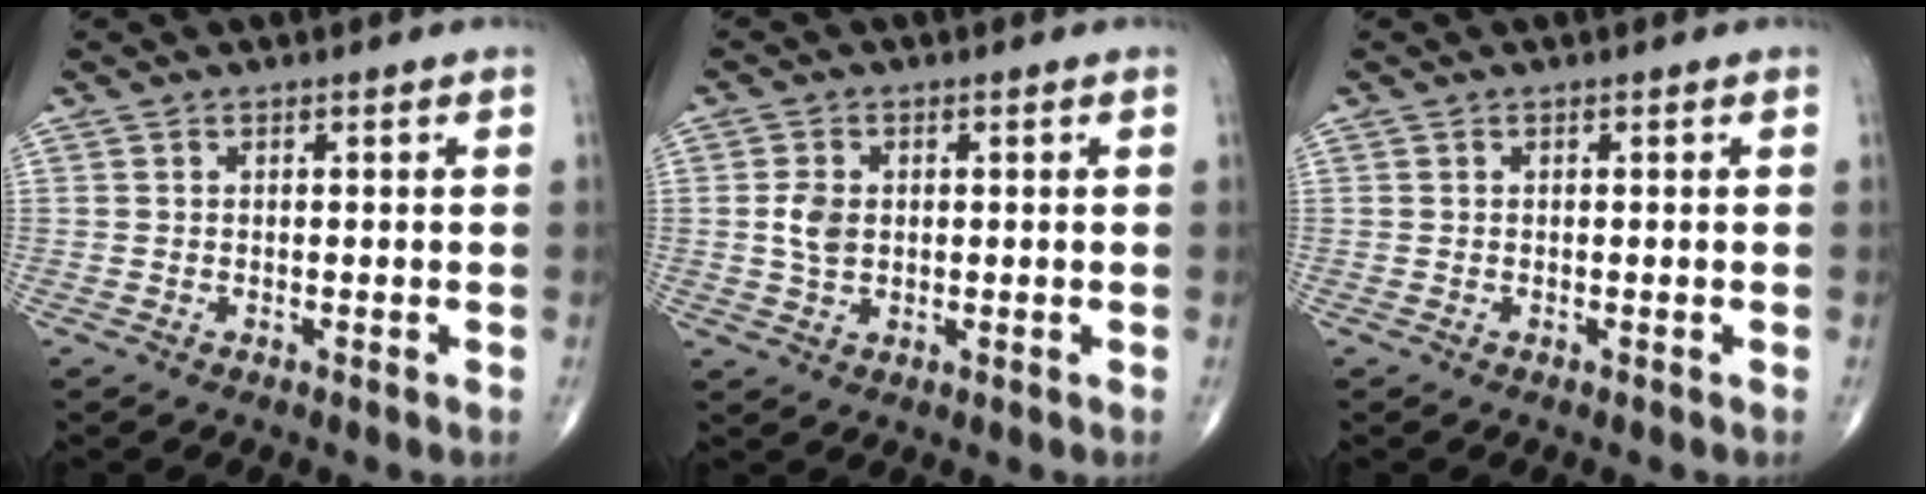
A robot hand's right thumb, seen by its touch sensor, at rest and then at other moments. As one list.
[{"total": 4.0, "force": [0.3, 2.8, 2.8], "torque": [-0.053, 0.001, 0.008]}, {"total": 0.0}]